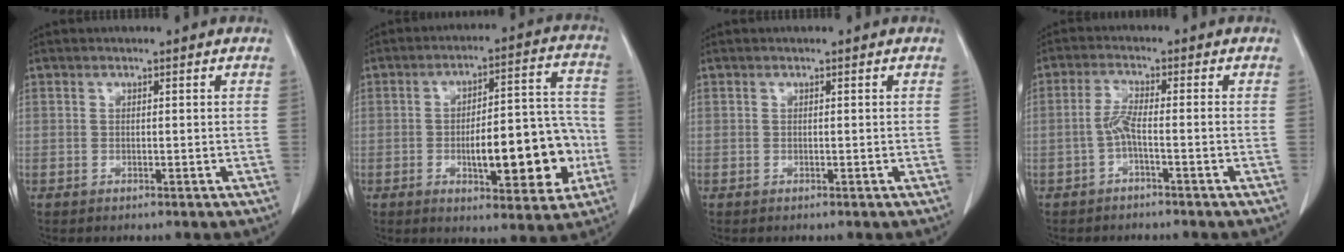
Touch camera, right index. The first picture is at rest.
{"total": 15.3, "force": [-3.6, 4.7, 14.2], "torque": [-0.196, 0.026, -0.044]}
{"total": 0.0}
{"total": 3.1, "force": [-1.3, 0.1, 2.8], "torque": [-0.058, 0.005, -0.028]}